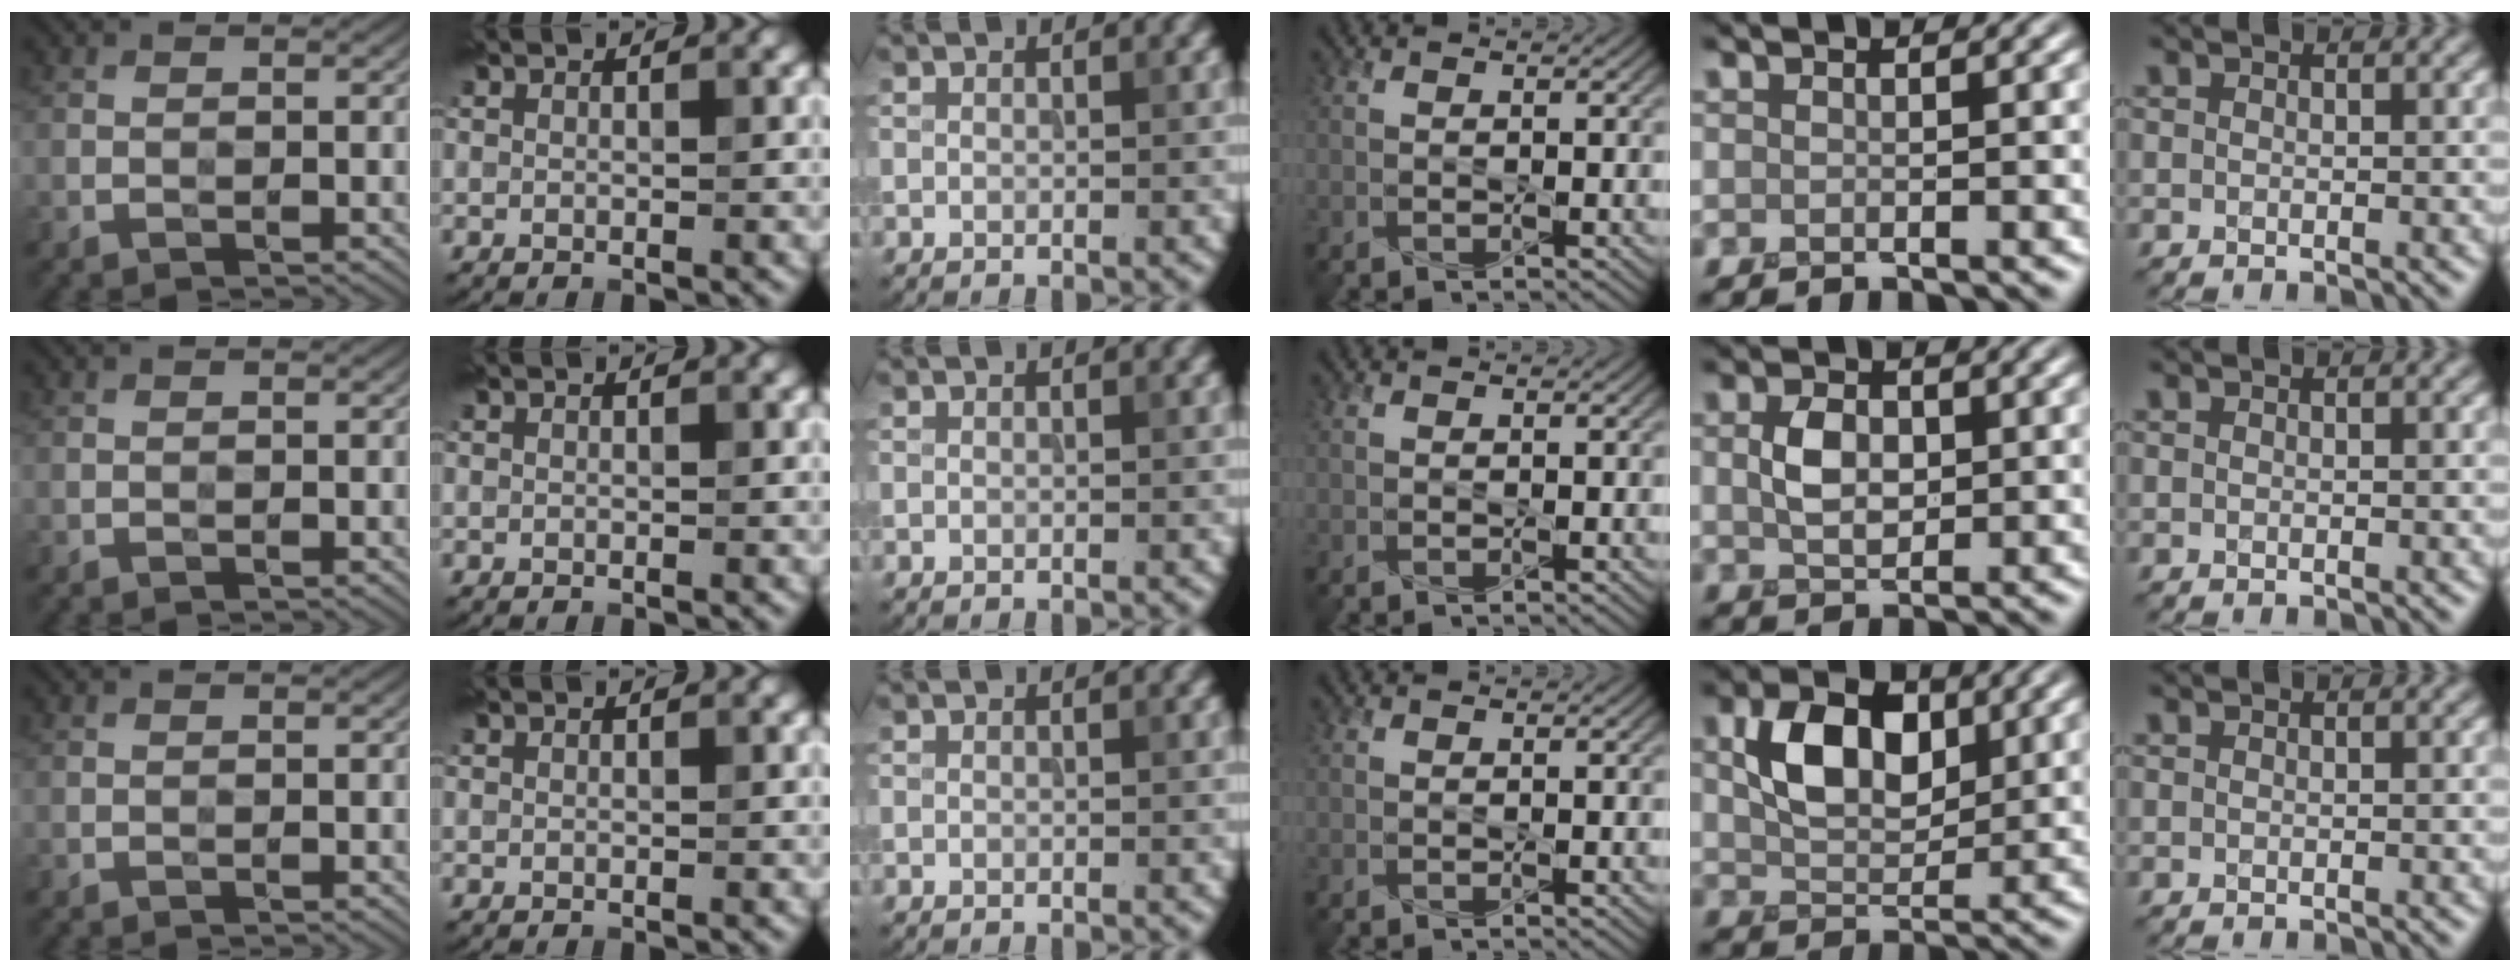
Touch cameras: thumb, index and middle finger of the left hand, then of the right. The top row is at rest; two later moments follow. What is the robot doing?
{"motion": "press", "object": "joystick"}